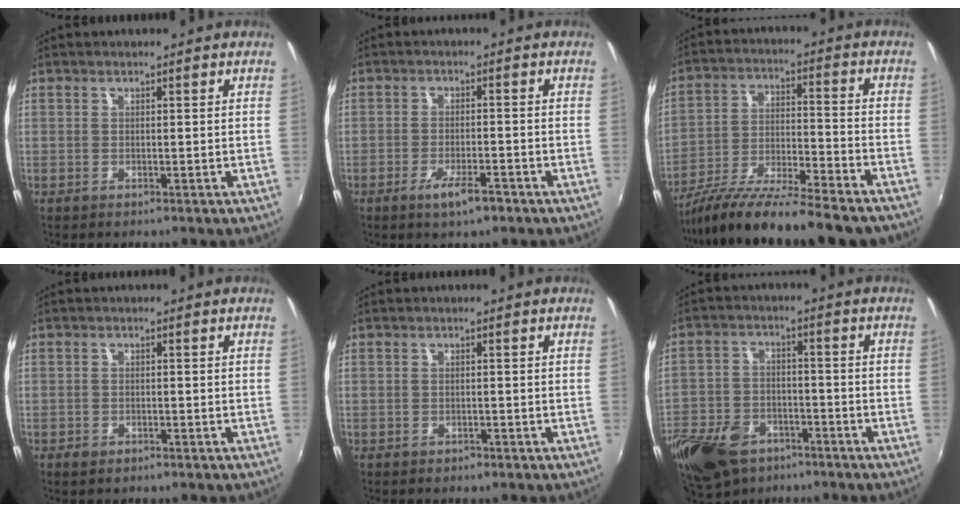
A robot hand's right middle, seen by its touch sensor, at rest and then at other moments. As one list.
[{"total": 5.1, "force": [-3.2, 1.3, 3.8], "torque": [-0.081, -0.007, -0.055]}, {"total": 20.4, "force": [-17.2, 2.0, 10.9], "torque": [-0.196, -0.045, -0.277]}, {"total": 2.0, "force": [-1.5, 0.9, 0.9], "torque": [-0.022, -0.003, -0.026]}, {"total": 1.3, "force": [-1.0, 0.8, 0.3], "torque": [-0.008, -0.001, -0.015]}, {"total": 18.9, "force": [-11.4, 11.5, 9.7], "torque": [-0.249, -0.018, -0.193]}]